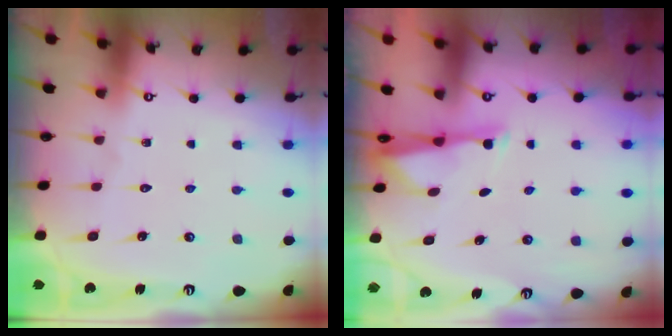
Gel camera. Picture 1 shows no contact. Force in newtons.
{"total": 3.0, "press": 2.9, "slide": 0.5}